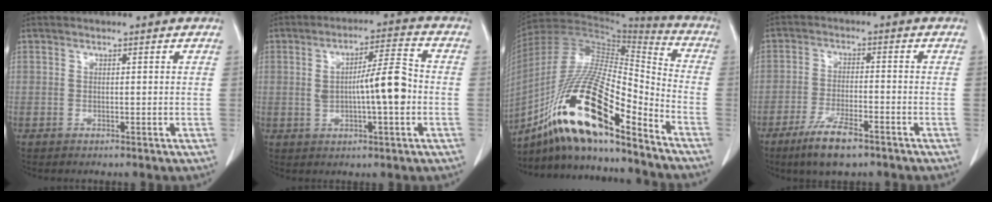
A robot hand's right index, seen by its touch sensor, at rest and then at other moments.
{"total": 8.5, "force": [-0.6, 1.2, 8.4], "torque": [-0.136, 0.013, -0.010]}
{"total": 20.3, "force": [-13.1, 3.1, 15.2], "torque": [-0.312, -0.008, -0.235]}
{"total": 7.2, "force": [-4.9, 1.3, 5.1], "torque": [-0.099, -0.011, -0.086]}